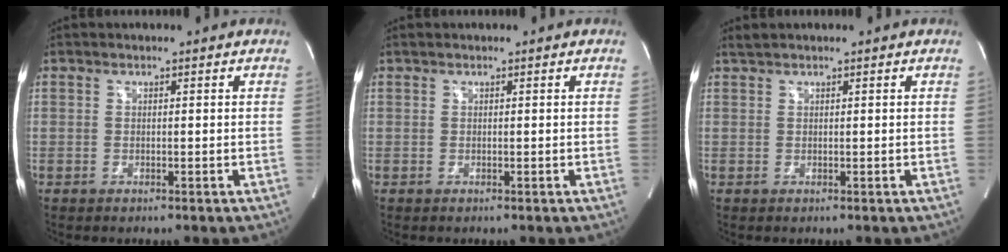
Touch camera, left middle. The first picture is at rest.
{"total": 0.0}
{"total": 0.7, "force": [0.7, -0.1, 0.2], "torque": [-0.013, 0.012, 0.020]}